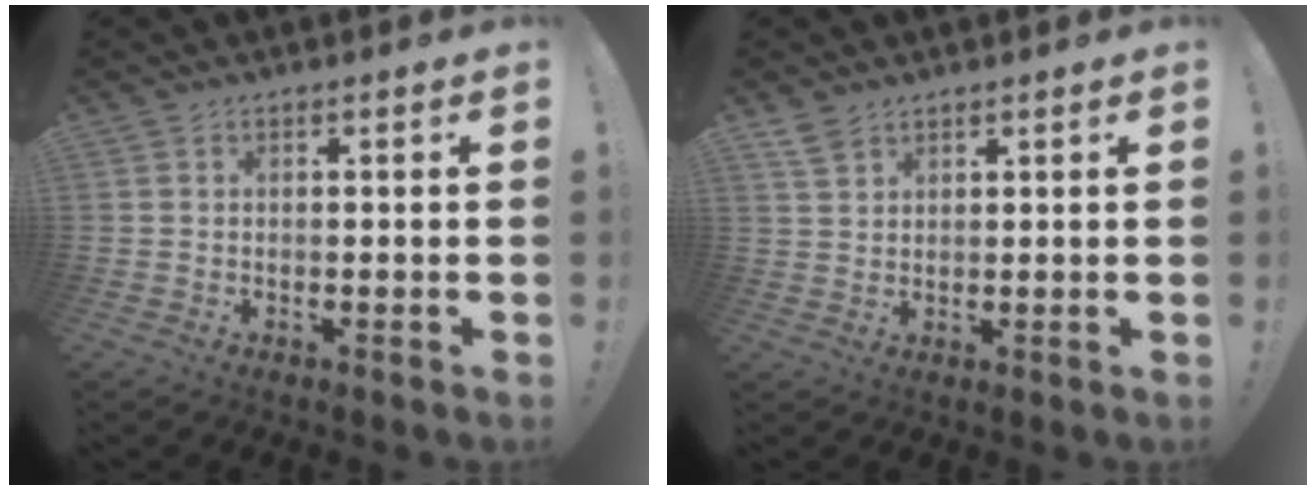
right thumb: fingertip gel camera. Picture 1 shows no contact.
{"total": 3.4, "force": [2.8, 1.4, 1.4], "torque": [-0.016, -0.018, 0.051]}